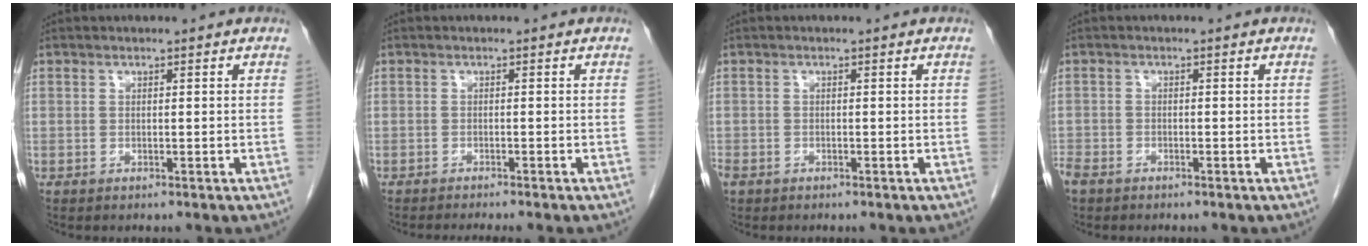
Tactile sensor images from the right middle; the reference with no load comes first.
{"total": 4.2, "force": [-3.7, -0.1, 2.0], "torque": [-0.018, -0.005, -0.052]}
{"total": 2.1, "force": [-1.4, 1.3, 0.9], "torque": [-0.028, -0.005, -0.025]}
{"total": 3.3, "force": [-2.6, 1.6, 1.3], "torque": [-0.033, -0.005, -0.051]}